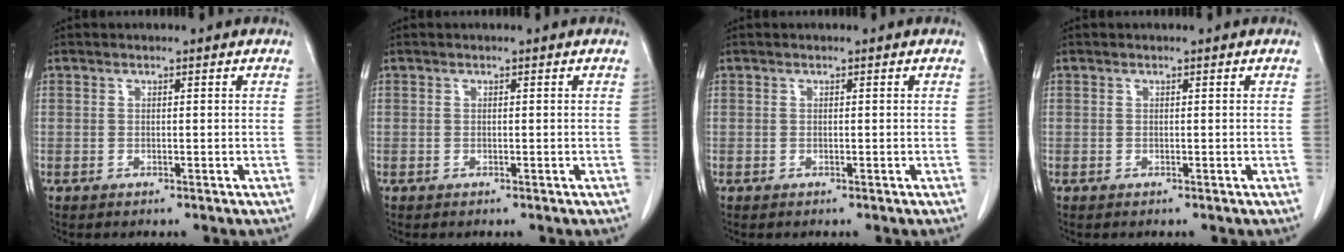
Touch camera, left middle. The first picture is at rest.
{"total": 0.0}
{"total": 0.0}
{"total": 0.0}